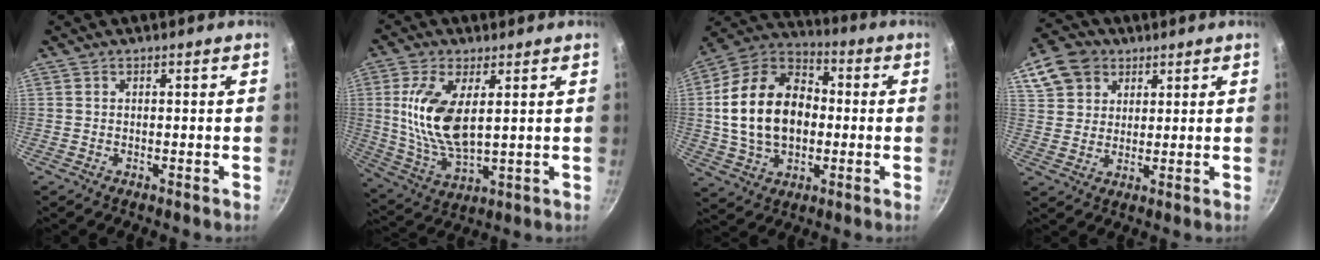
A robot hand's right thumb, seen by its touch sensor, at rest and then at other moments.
{"total": 13.6, "force": [2.8, 6.4, 11.6], "torque": [-0.229, -0.018, 0.062]}
{"total": 20.7, "force": [0.1, 14.5, 14.8], "torque": [-0.238, 0.032, -0.004]}
{"total": 11.5, "force": [5.7, 8.9, 4.6], "torque": [-0.080, 0.011, 0.103]}